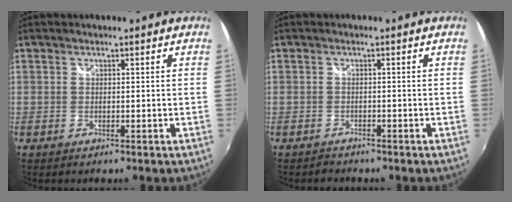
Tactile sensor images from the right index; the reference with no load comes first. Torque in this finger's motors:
{"motor_torque": [0.05, -0.01, 0.03, 0.01]}